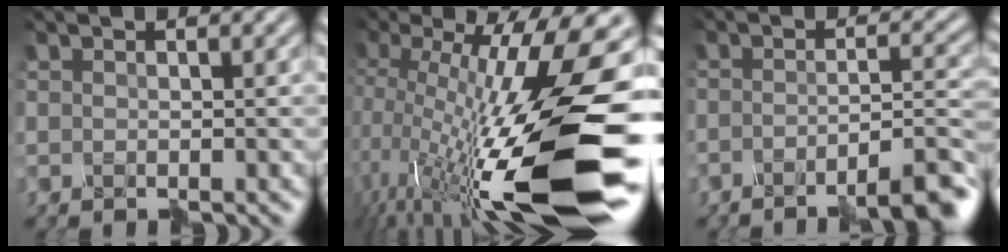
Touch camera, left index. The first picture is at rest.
{"total": 16.3, "force": [-3.8, 3.7, 15.4], "torque": [-0.277, -0.004, -0.067]}
{"total": 5.7, "force": [-4.7, 0.2, 3.2], "torque": [-0.039, 0.006, -0.074]}